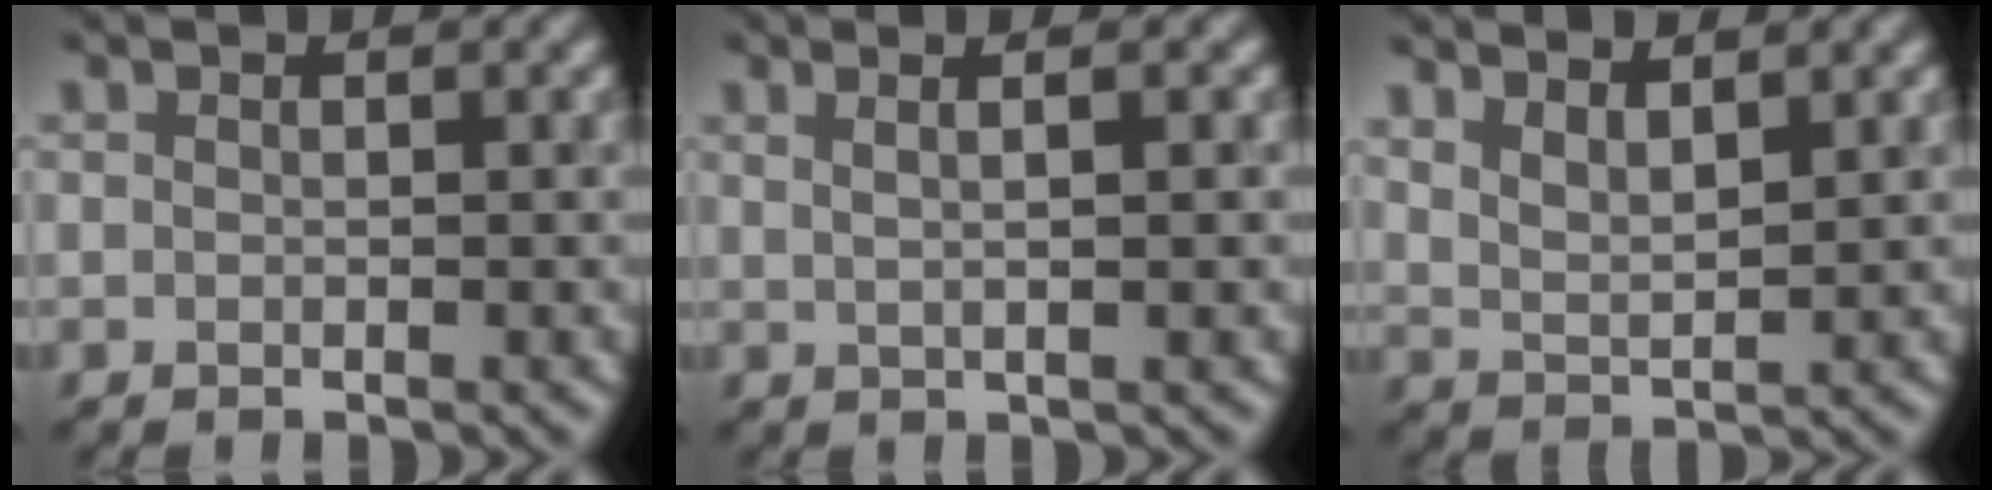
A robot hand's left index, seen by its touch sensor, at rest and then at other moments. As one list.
[{"total": 4.1, "force": [1.8, 1.8, 3.2], "torque": [-0.026, 0.020, -0.004]}, {"total": 3.1, "force": [2.5, 0.7, 1.6], "torque": [-0.024, 0.003, 0.048]}]